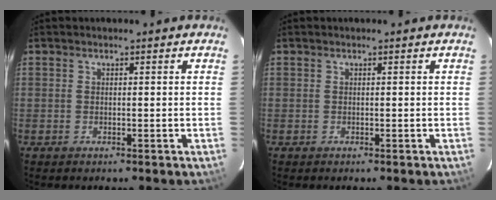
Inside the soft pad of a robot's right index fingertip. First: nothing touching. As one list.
[{"total": 0.0}]